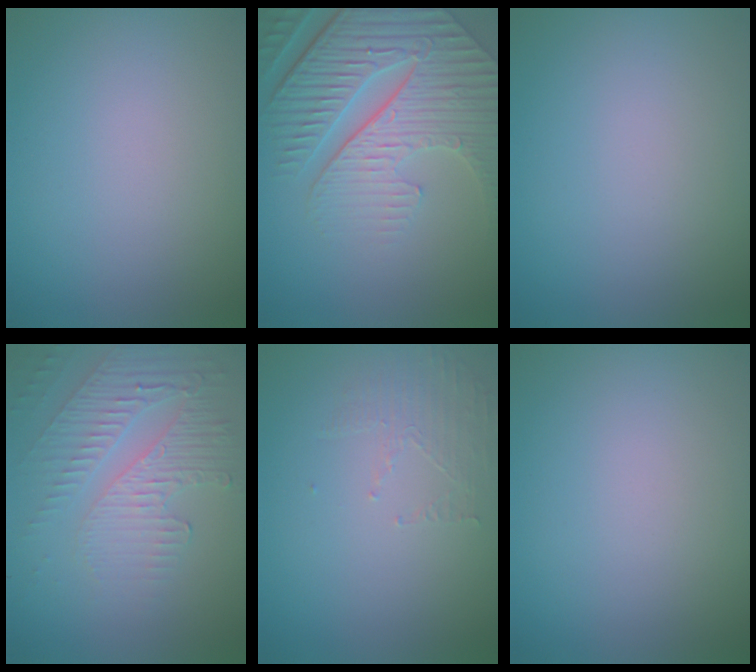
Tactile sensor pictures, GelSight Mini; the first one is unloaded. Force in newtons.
{"total": 8.3, "press": 6.2, "slide": 5.5}
{"total": 0.0}
{"total": 5.8, "press": 3.3, "slide": 4.7}
{"total": 1.5, "press": 0.5, "slide": 1.4}
{"total": 0.0}